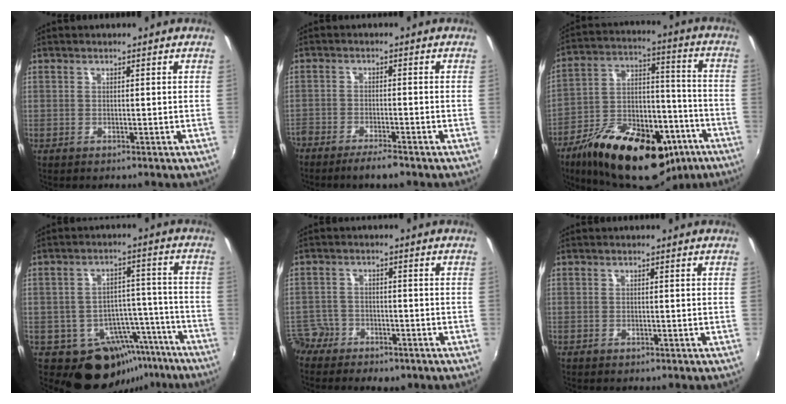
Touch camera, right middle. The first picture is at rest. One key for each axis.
{"total": 6.3, "fx": -5.2, "fy": 1.6, "fz": 3.2, "tx": -0.089, "ty": -0.012, "tz": -0.094}
{"total": 27.2, "fx": -17.0, "fy": 13.0, "fz": 16.9, "tx": -0.296, "ty": 0.002, "tz": -0.249}
{"total": 14.1, "fx": -9.8, "fy": 9.0, "fz": 4.6, "tx": -0.071, "ty": 0.040, "tz": -0.110}
{"total": 7.5, "fx": -5.0, "fy": 5.4, "fz": 1.3, "tx": -0.046, "ty": 0.010, "tz": -0.089}
{"total": 0.5, "fx": -0.4, "fy": 0.3, "fz": 0.1, "tx": -0.004, "ty": -0.004, "tz": -0.007}